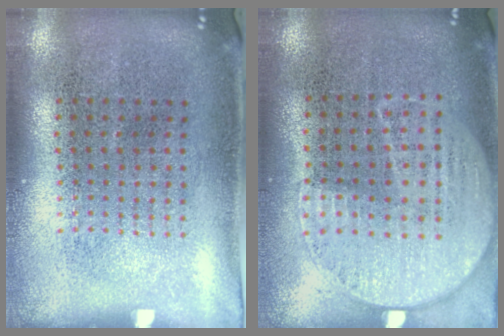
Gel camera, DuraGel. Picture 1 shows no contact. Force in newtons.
{"total": 1.2, "press": 1.0, "slide": 0.7}